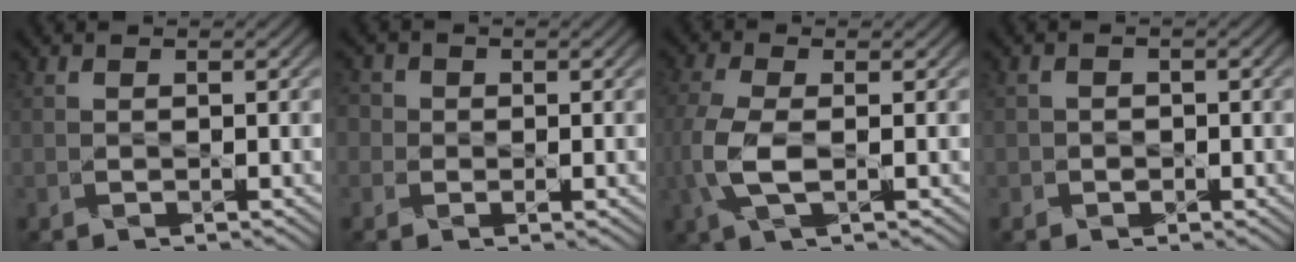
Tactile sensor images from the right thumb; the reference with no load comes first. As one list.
[{"total": 3.4, "force": [0.2, 3.0, 1.6], "torque": [-0.040, 0.010, -0.019]}, {"total": 5.3, "force": [-1.1, 2.0, 4.7], "torque": [-0.130, 0.001, -0.020]}, {"total": 1.6, "force": [-0.4, 1.6, -0.3], "torque": [0.016, 0.010, -0.019]}]